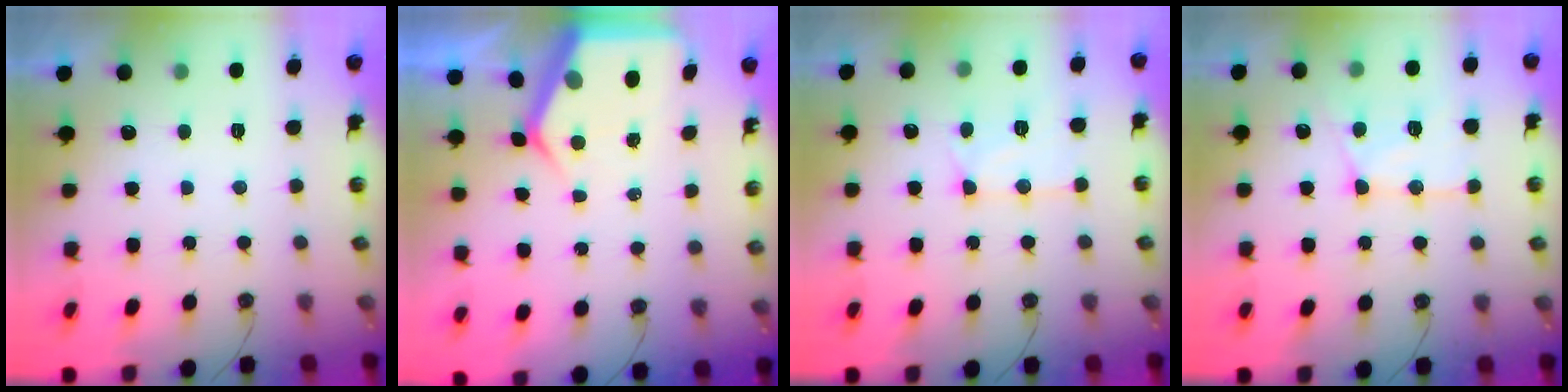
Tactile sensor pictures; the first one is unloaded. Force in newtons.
{"total": 7.1, "press": 7.0, "slide": 0.8}
{"total": 12.0, "press": 12.0, "slide": 0.6}
{"total": 14.7, "press": 14.6, "slide": 1.5}